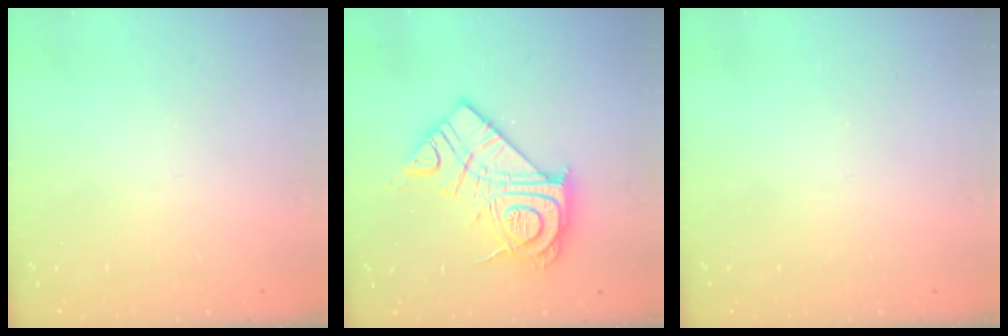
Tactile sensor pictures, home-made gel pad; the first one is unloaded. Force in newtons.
{"total": 20.7, "press": 20.7, "slide": 1.7}
{"total": 0.0}